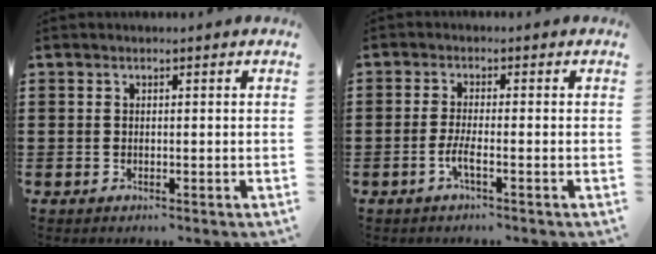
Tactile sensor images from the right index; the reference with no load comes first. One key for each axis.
{"total": 2.9, "fx": -1.3, "fy": 0.0, "fz": 2.6, "tx": -0.061, "ty": -0.012, "tz": -0.028}